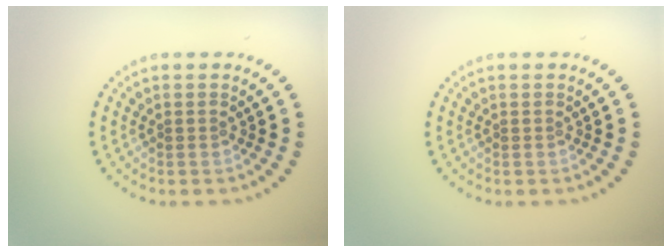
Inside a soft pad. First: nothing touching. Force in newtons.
{"total": 0.0}